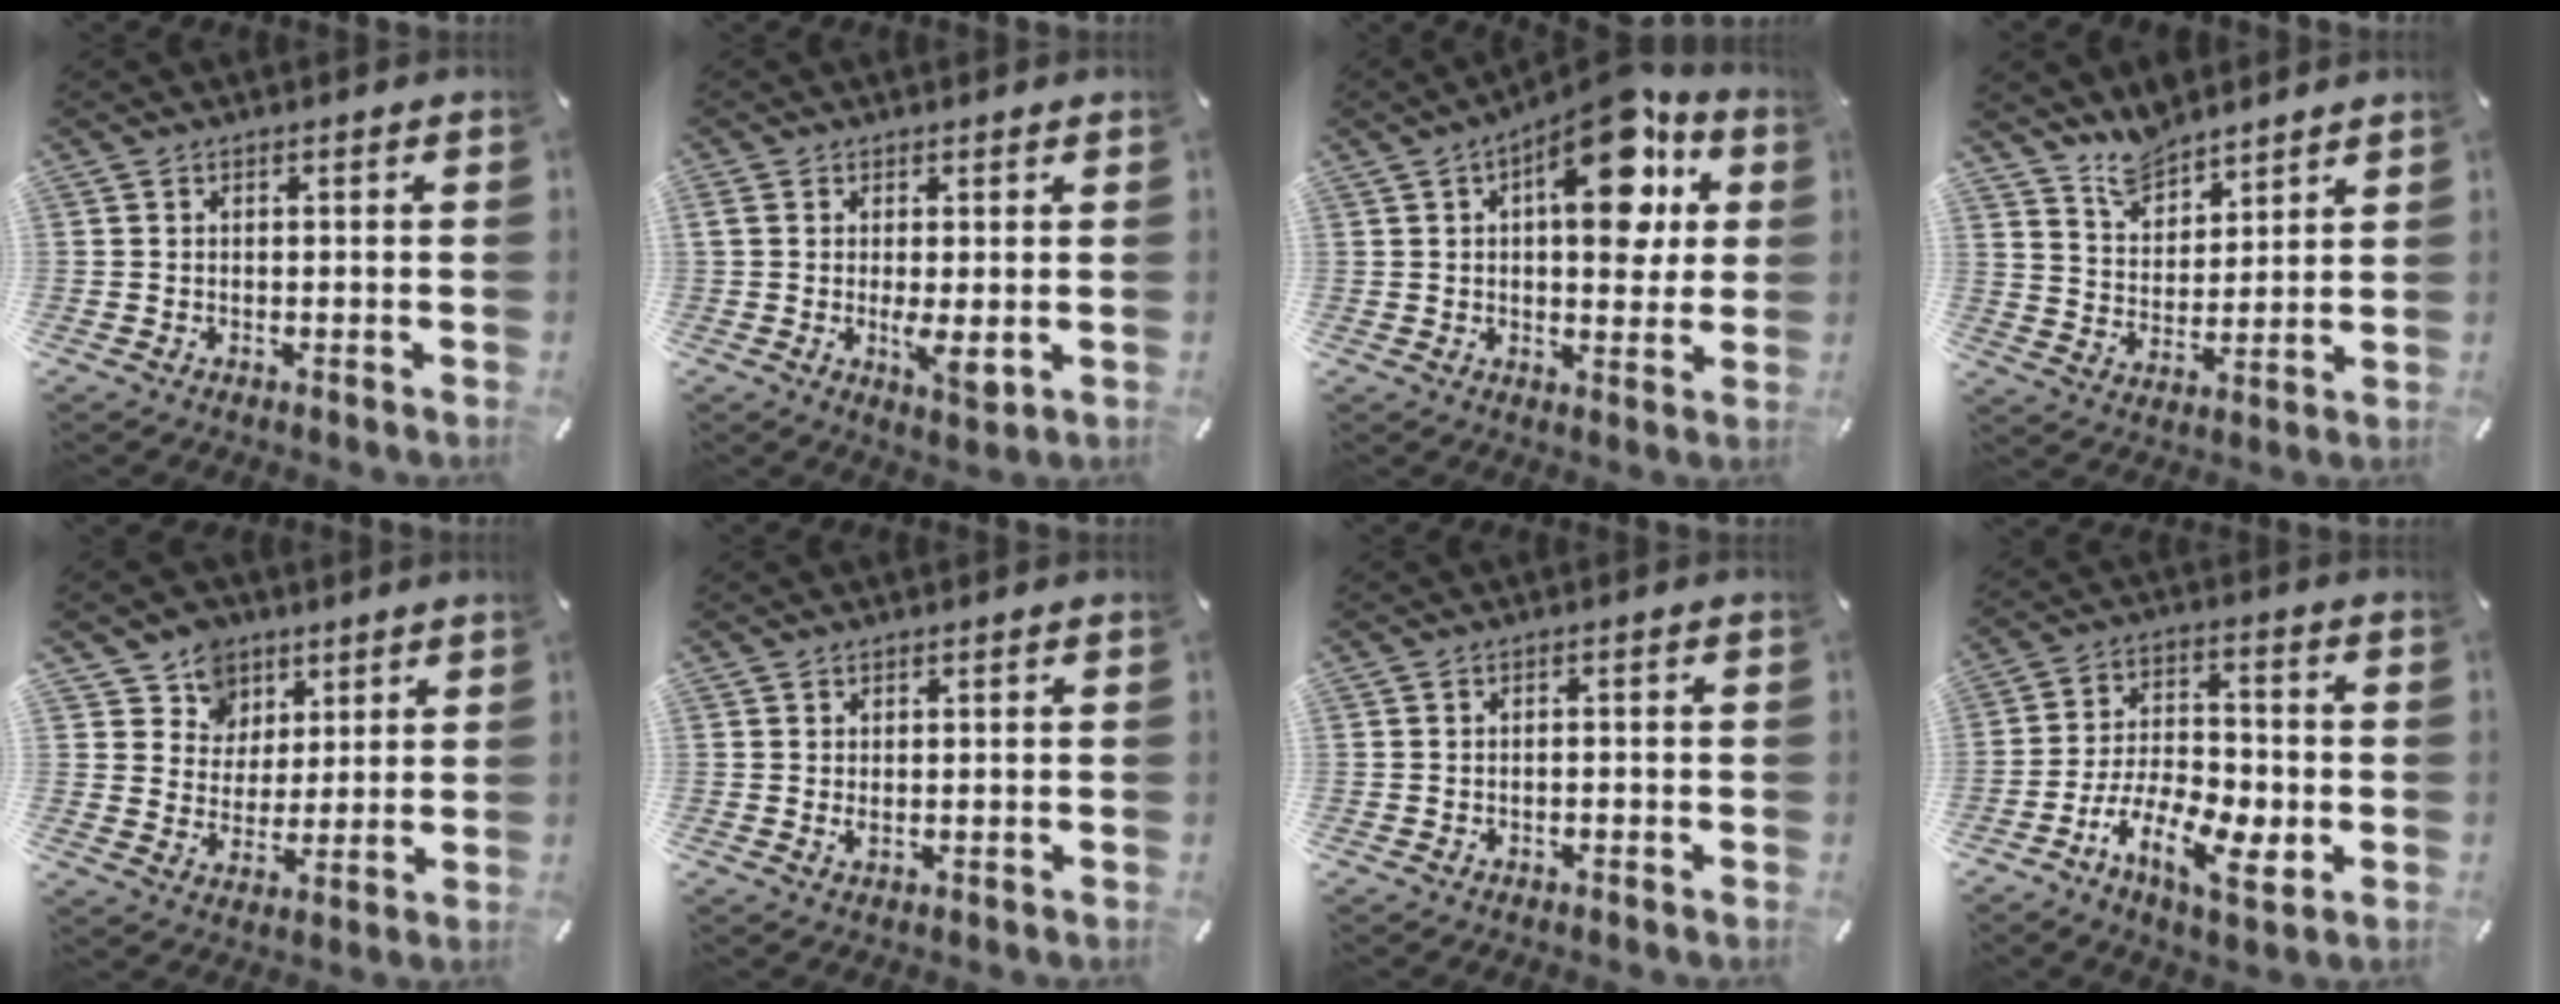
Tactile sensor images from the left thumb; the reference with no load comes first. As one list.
[{"total": 6.3, "force": [-0.6, 1.7, 6.0], "torque": [-0.104, -0.019, -0.004]}, {"total": 17.4, "force": [7.3, 7.7, 13.8], "torque": [-0.182, -0.034, 0.116]}, {"total": 8.0, "force": [7.1, 3.6, 0.5], "torque": [-0.026, -0.048, 0.137]}, {"total": 9.1, "force": [5.1, 7.5, 0.0], "torque": [-0.015, -0.045, 0.100]}, {"total": 1.2, "force": [0.2, 0.2, 1.2], "torque": [-0.021, -0.003, 0.004]}, {"total": 1.1, "force": [-0.7, 0.3, 0.7], "torque": [-0.014, 0.001, -0.014]}, {"total": 15.3, "force": [-6.7, 7.6, 11.5], "torque": [-0.223, 0.026, -0.114]}]